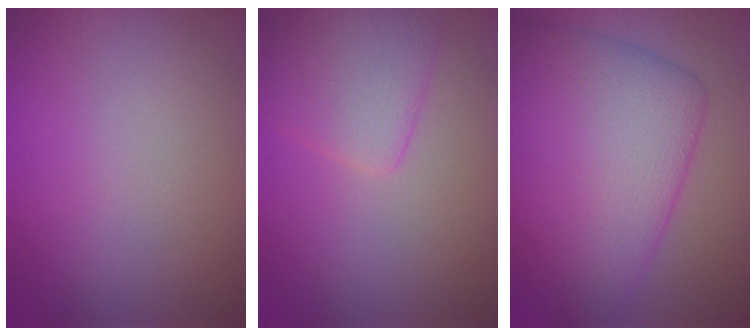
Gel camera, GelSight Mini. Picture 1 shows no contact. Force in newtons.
{"total": 3.9, "press": 3.9, "slide": 0.4}
{"total": 10.2, "press": 10.1, "slide": 0.3}